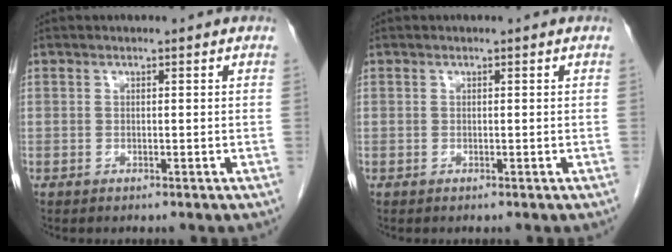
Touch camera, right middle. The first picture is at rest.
{"total": 0.0}